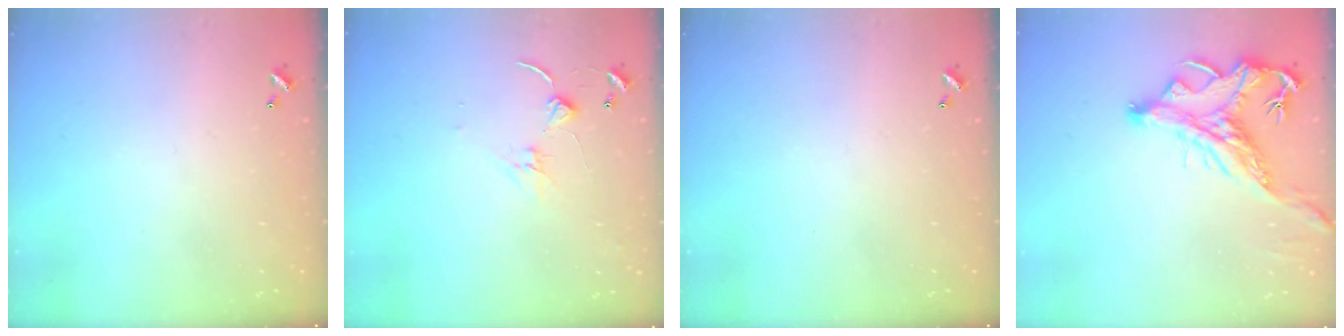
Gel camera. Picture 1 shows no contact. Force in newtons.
{"total": 0.6, "press": 0.5, "slide": 0.3}
{"total": 0.0}
{"total": 2.9, "press": 2.5, "slide": 1.4}